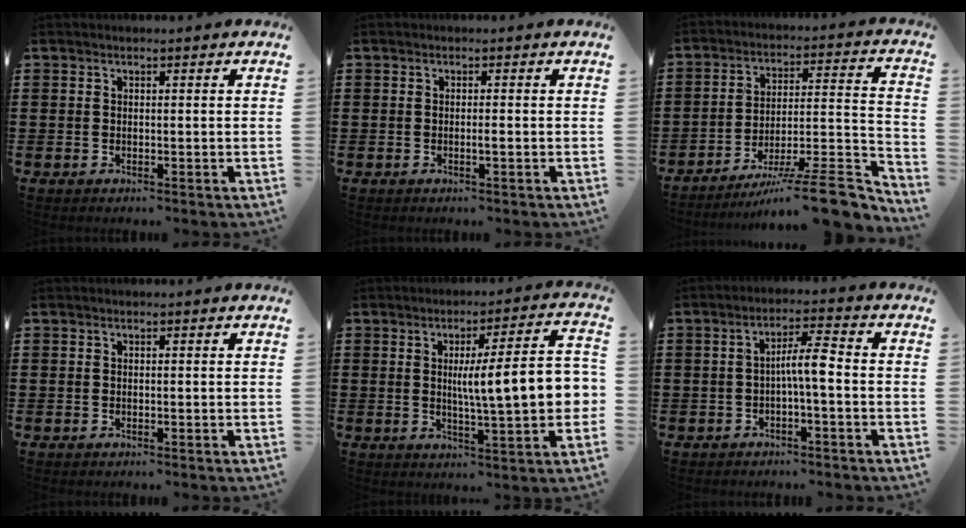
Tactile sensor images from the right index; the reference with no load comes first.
{"total": 0.9, "force": [-0.3, -0.1, 0.8], "torque": [-0.014, -0.004, -0.006]}
{"total": 12.5, "force": [-9.4, 1.8, 8.0], "torque": [-0.099, 0.026, -0.166]}
{"total": 0.0}
{"total": 10.8, "force": [0.5, 1.4, 10.7], "torque": [-0.165, -0.007, 0.000]}
{"total": 4.9, "force": [-1.0, 0.6, 4.8], "torque": [-0.089, 0.006, -0.022]}